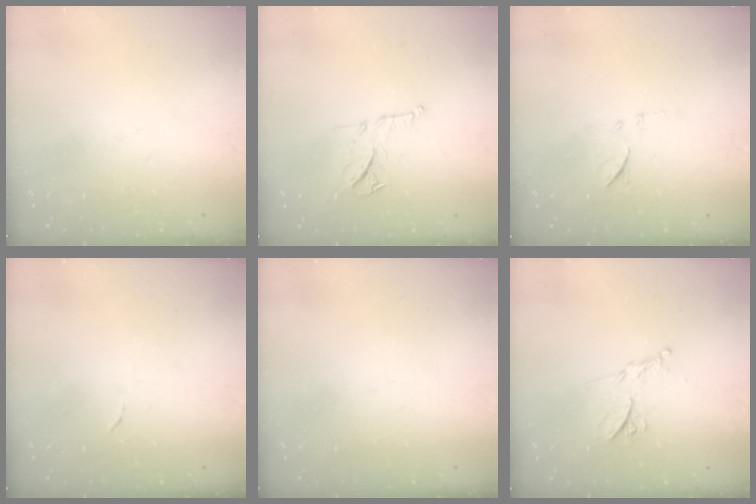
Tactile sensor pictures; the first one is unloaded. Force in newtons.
{"total": 11.0, "press": 11.0, "slide": 0.1}
{"total": 8.1, "press": 8.0, "slide": 0.7}
{"total": 4.0, "press": 4.0, "slide": 0.3}
{"total": 1.5, "press": 1.5, "slide": 0.1}
{"total": 11.0, "press": 11.0, "slide": 0.4}